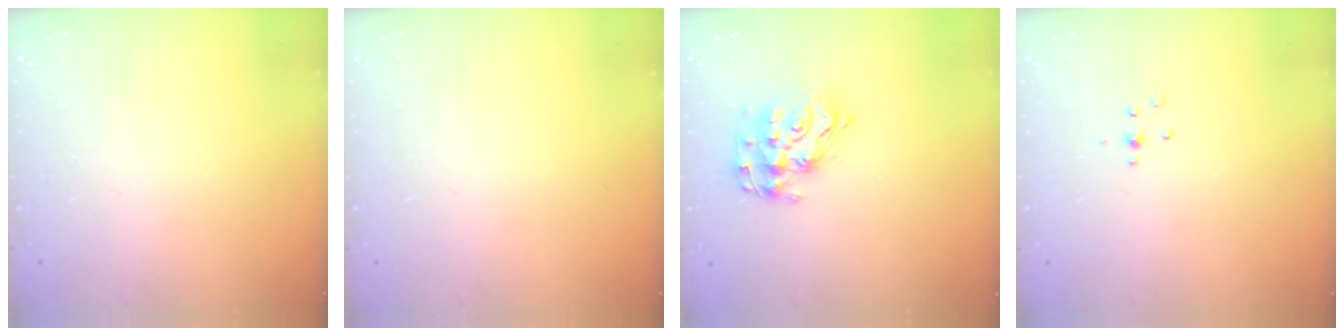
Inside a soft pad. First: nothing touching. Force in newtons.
{"total": 0.0}
{"total": 13.6, "press": 13.6, "slide": 1.0}
{"total": 3.0, "press": 2.9, "slide": 0.9}